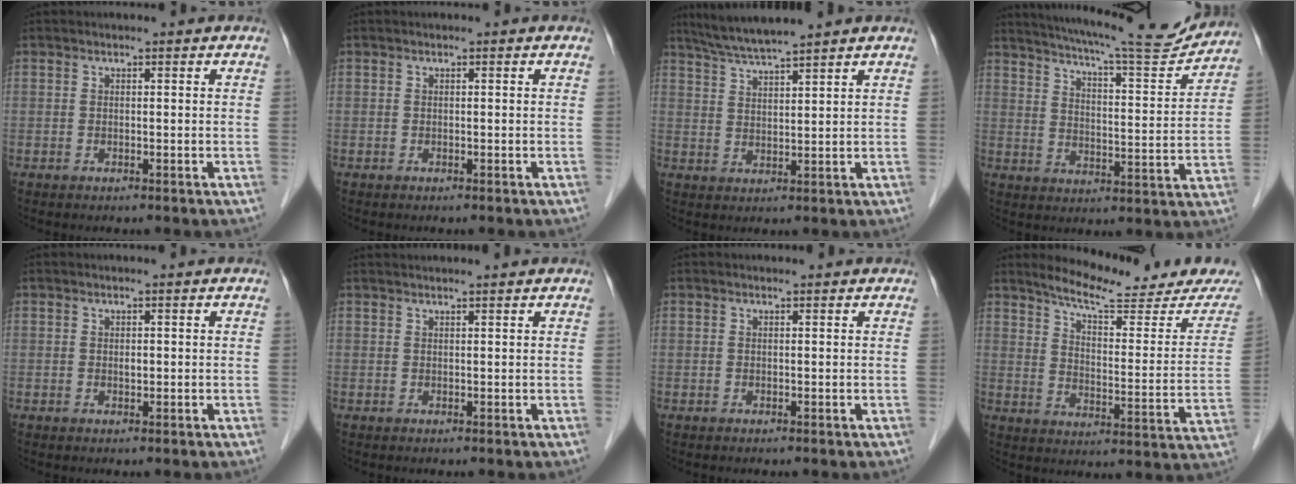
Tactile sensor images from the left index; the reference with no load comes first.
{"total": 0.0}
{"total": 7.0, "force": [6.2, -0.9, 3.1], "torque": [-0.061, 0.017, 0.118]}
{"total": 17.6, "force": [16.4, 0.9, 6.5], "torque": [-0.109, -0.028, 0.224]}
{"total": 0.6, "force": [0.2, 0.3, 0.5], "torque": [-0.008, -0.001, 0.003]}
{"total": 4.8, "force": [4.5, -0.4, 1.6], "torque": [-0.017, 0.026, 0.059]}
{"total": 0.9, "force": [0.9, 0.1, 0.0], "torque": [-0.009, 0.004, 0.011]}
{"total": 16.9, "force": [15.5, 1.5, 6.4], "torque": [-0.092, -0.055, 0.203]}